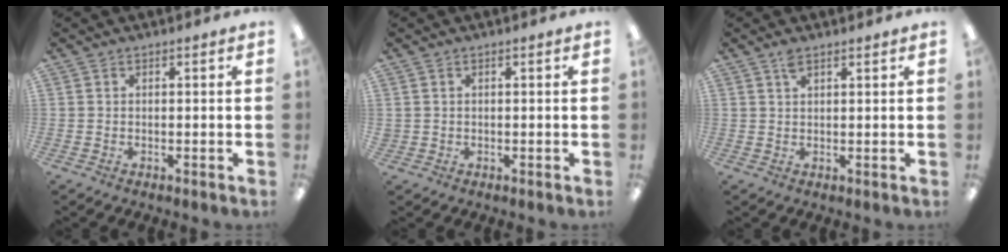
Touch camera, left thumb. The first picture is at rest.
{"total": 0.8, "force": [0.4, 0.6, 0.1], "torque": [-0.004, 0.003, 0.007]}
{"total": 2.3, "force": [1.7, 0.7, 1.3], "torque": [-0.031, 0.001, 0.032]}